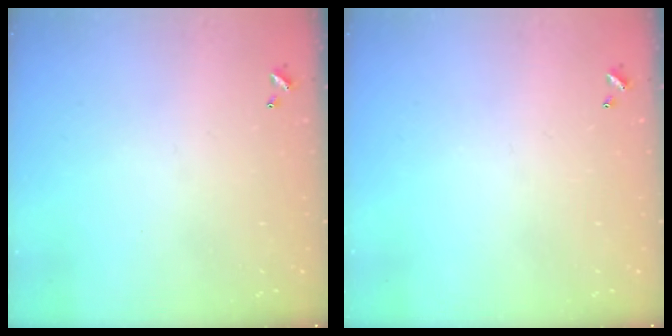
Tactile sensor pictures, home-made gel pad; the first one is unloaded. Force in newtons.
{"total": 0.0}